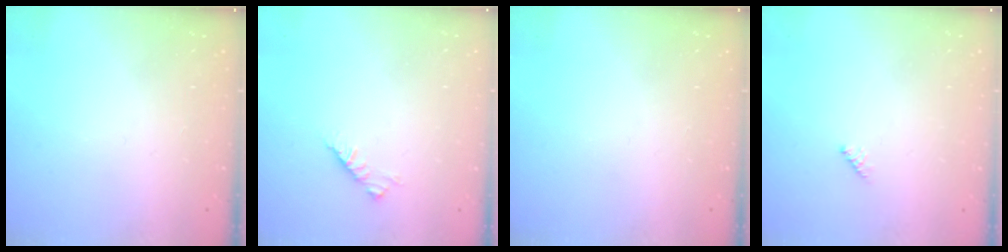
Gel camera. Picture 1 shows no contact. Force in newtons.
{"total": 3.0, "press": 2.9, "slide": 0.8}
{"total": 0.0}
{"total": 2.3, "press": 2.3, "slide": 0.4}